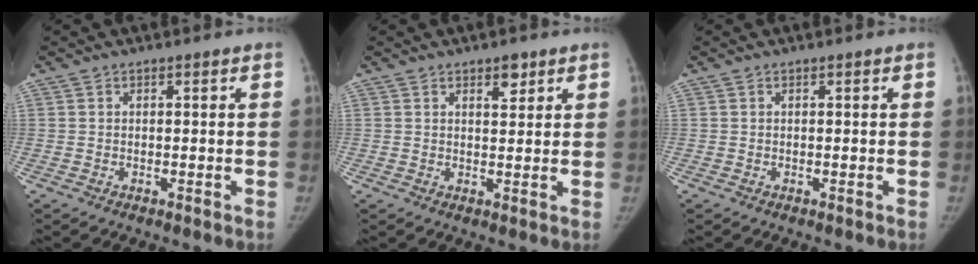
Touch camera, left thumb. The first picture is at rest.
{"total": 2.9, "force": [1.8, 1.4, 1.8], "torque": [-0.012, -0.011, 0.027]}
{"total": 0.0}